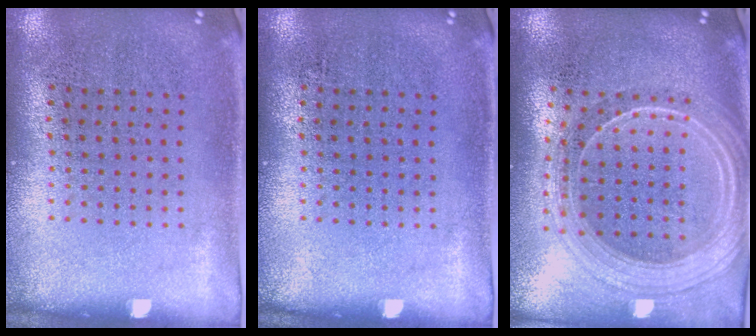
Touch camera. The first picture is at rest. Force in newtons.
{"total": 0.0}
{"total": 2.3, "press": 2.0, "slide": 1.1}